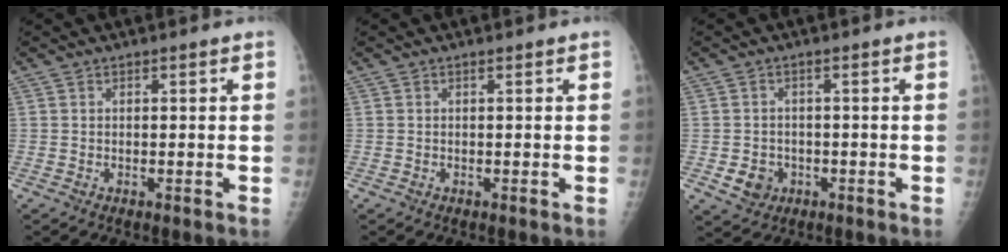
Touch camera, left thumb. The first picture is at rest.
{"total": 0.0}
{"total": 4.1, "force": [-1.2, 3.6, 1.6], "torque": [-0.013, 0.004, -0.012]}